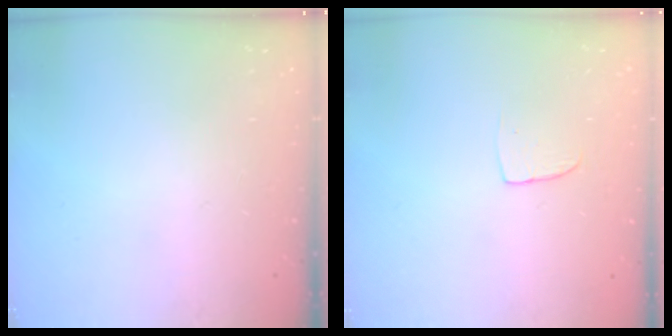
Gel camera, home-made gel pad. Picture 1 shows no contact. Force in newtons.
{"total": 3.3, "press": 3.3, "slide": 0.2}